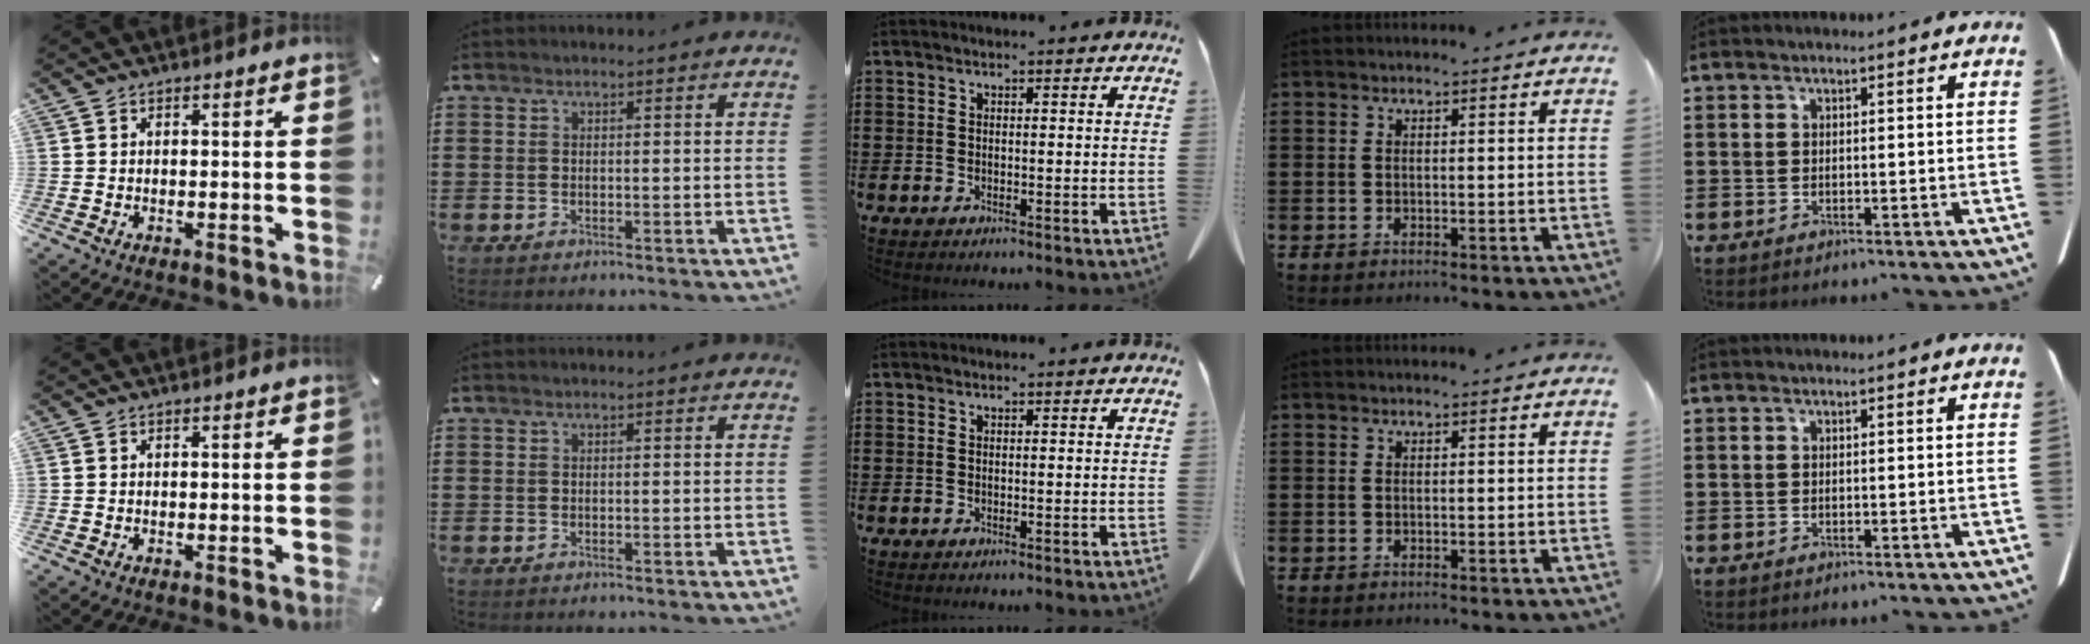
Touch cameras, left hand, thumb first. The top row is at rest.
{}